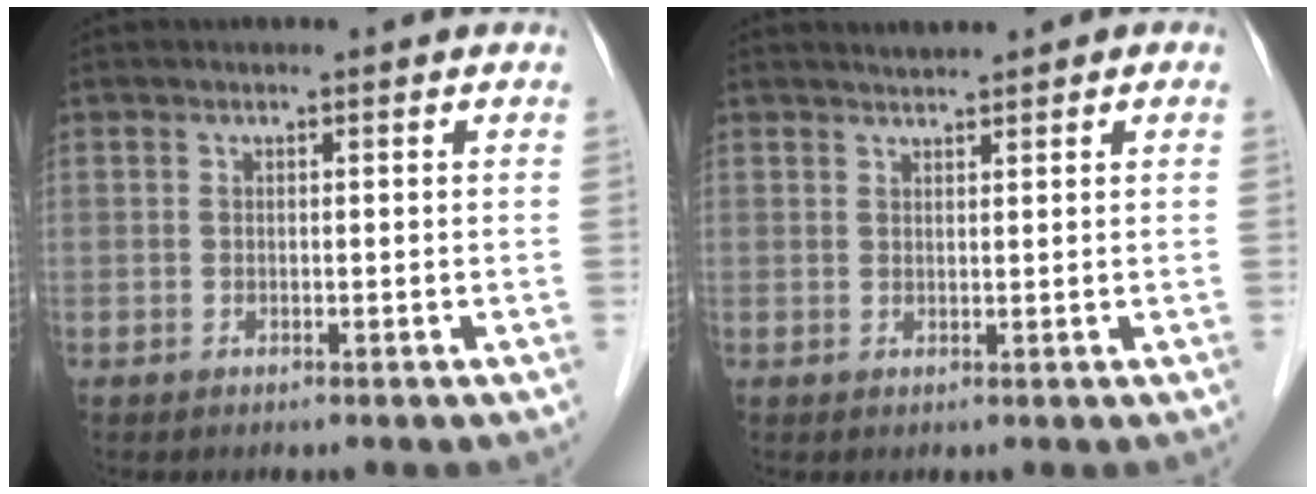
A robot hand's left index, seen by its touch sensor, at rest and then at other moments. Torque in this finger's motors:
{"motor_torque": [0.12, -0.18, -0.14, 0.03]}